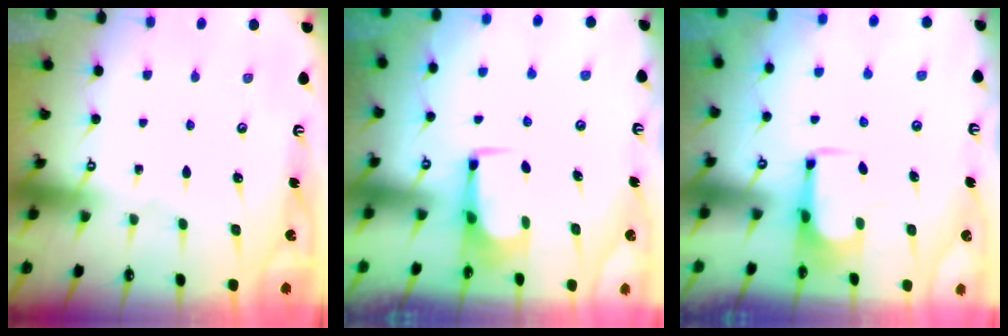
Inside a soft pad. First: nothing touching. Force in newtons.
{"total": 2.6, "press": 2.6, "slide": 0.4}
{"total": 3.7, "press": 3.6, "slide": 0.7}